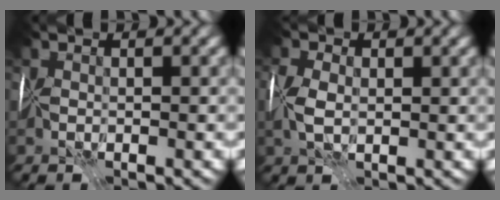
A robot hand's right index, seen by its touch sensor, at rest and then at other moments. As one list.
[{"total": 2.5, "force": [0.2, 1.5, 2.0], "torque": [-0.049, 0.001, 0.004]}]